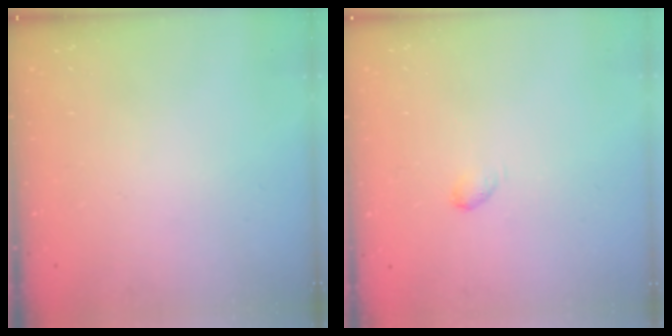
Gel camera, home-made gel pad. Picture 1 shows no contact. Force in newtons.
{"total": 2.7, "press": 2.7, "slide": 0.5}